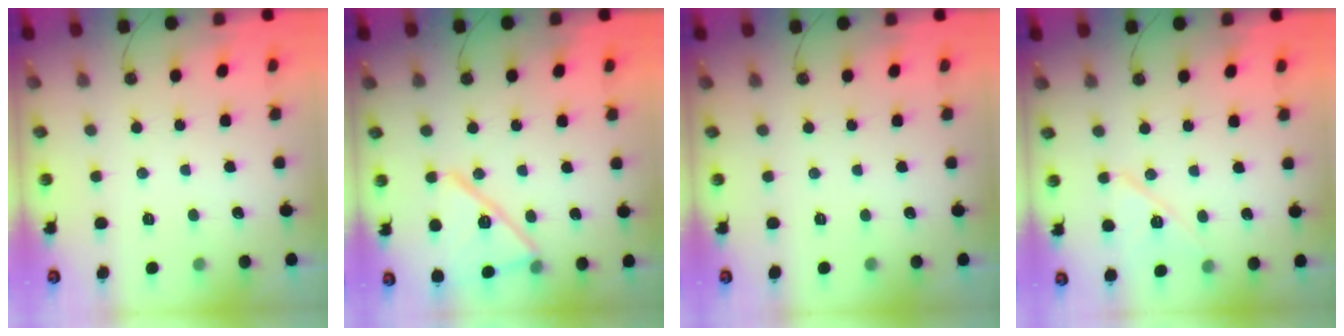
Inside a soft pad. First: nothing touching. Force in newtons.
{"total": 17.0, "press": 13.9, "slide": 9.9}
{"total": 0.0}
{"total": 9.6, "press": 9.6, "slide": 0.9}